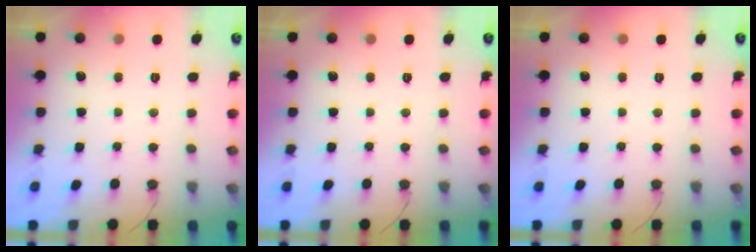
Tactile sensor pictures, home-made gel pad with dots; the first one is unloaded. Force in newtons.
{"total": 0.0}
{"total": 0.0}